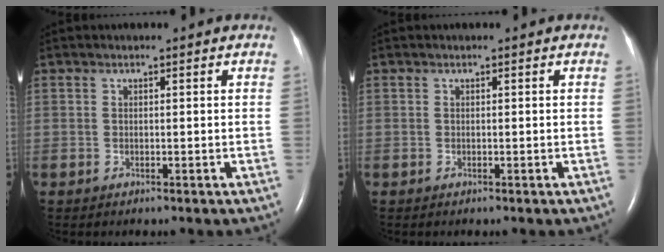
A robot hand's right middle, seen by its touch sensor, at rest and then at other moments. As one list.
[{"total": 0.0}]